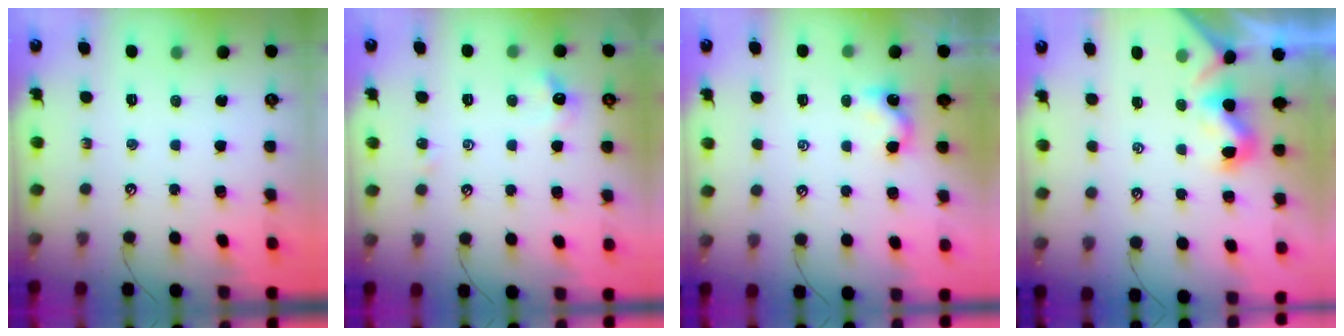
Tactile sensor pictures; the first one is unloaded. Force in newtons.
{"total": 2.1, "press": 2.0, "slide": 0.6}
{"total": 0.8, "press": 0.7, "slide": 0.4}
{"total": 1.4, "press": 1.2, "slide": 0.5}